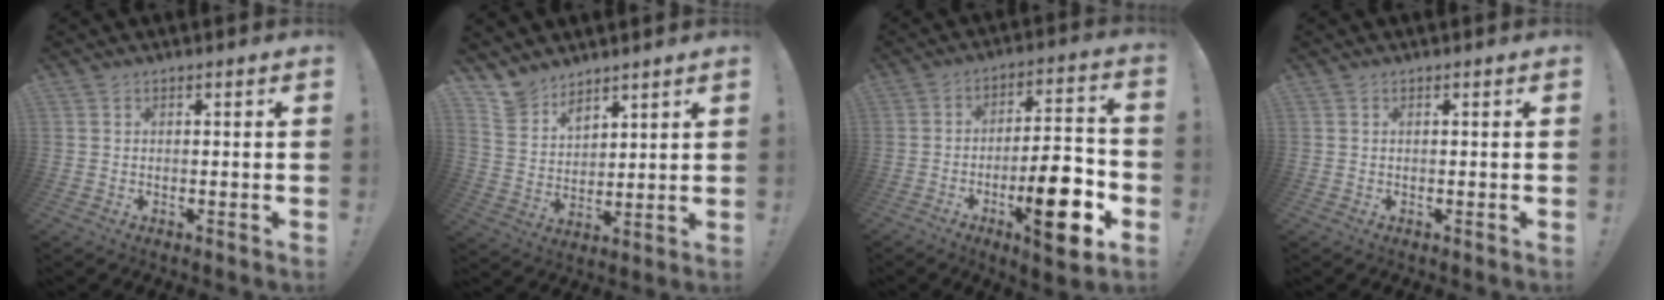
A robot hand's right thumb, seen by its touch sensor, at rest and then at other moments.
{"total": 9.2, "force": [8.1, 4.3, 1.2], "torque": [-0.043, -0.062, 0.161]}
{"total": 16.6, "force": [-6.4, 5.1, 14.5], "torque": [-0.195, 0.027, -0.098]}
{"total": 0.0}